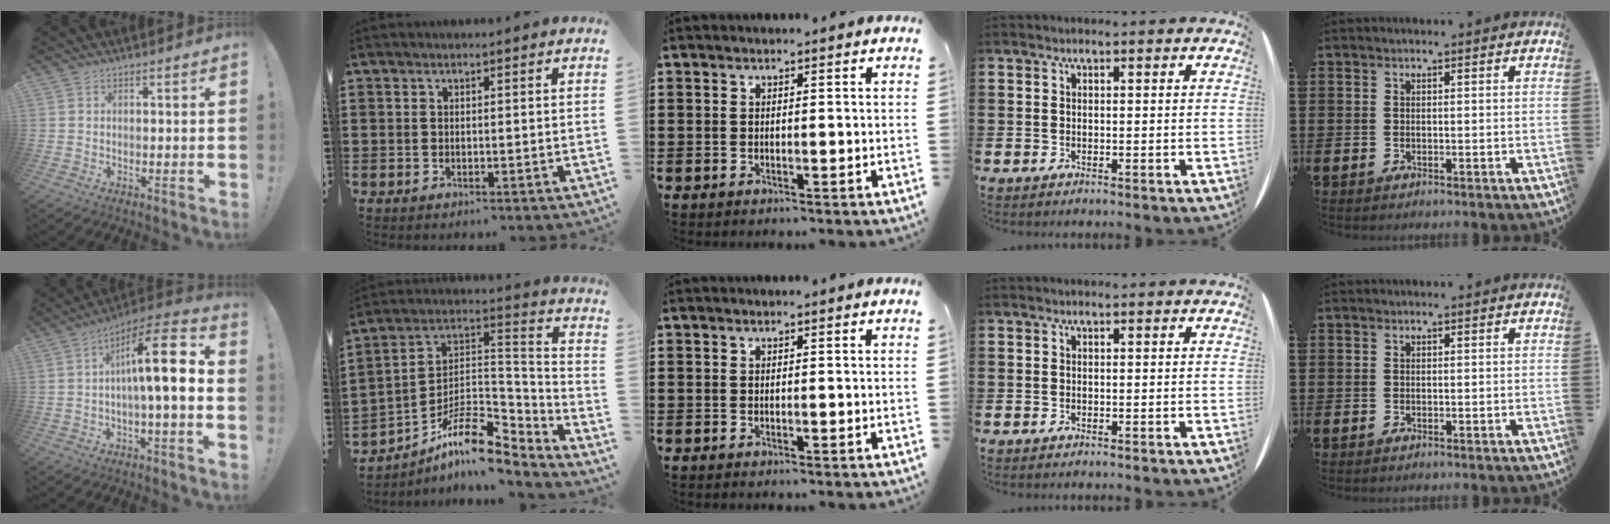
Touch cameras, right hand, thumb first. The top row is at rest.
{"thumb": {"total": 15.0, "force": [0.9, 2.6, 14.7], "torque": [-0.243, -0.004, 0.005]}, "index": {"total": 10.7, "force": [-7.1, 4.6, 6.5], "torque": [-0.126, 0.008, -0.135]}}